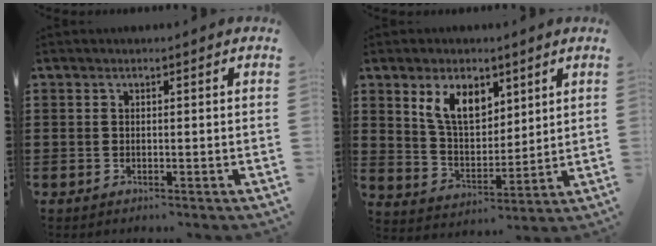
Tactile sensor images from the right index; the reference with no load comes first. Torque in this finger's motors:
{"motor_torque": [0.41, 0.55, 0.22, 0.19]}